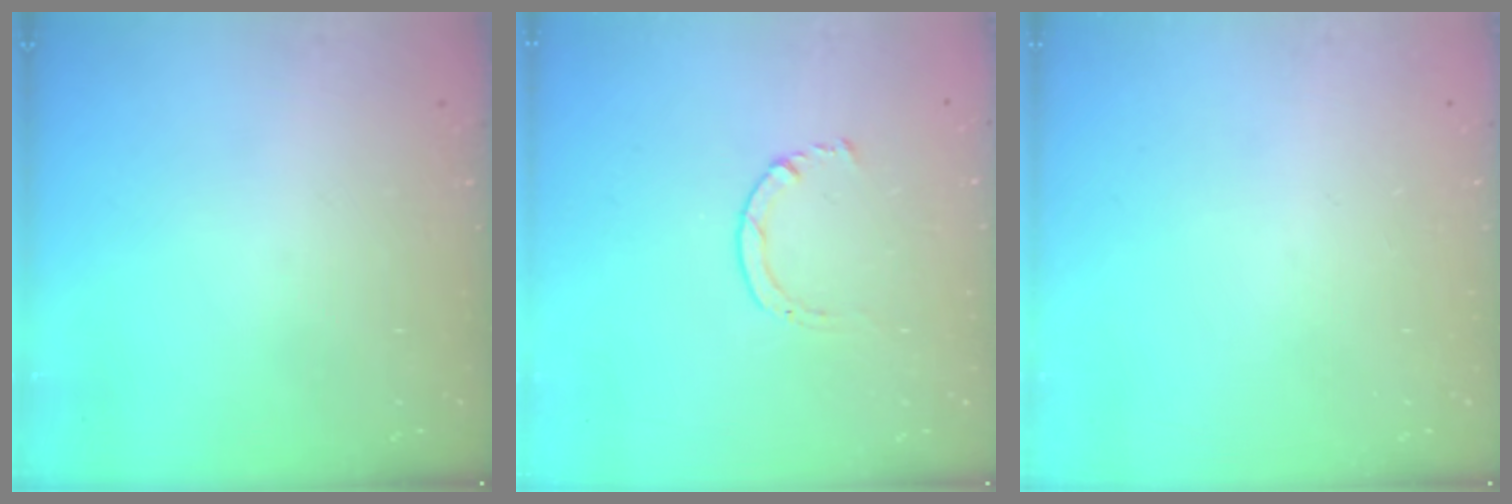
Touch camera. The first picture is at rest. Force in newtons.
{"total": 2.0, "press": 1.9, "slide": 0.3}
{"total": 0.0}